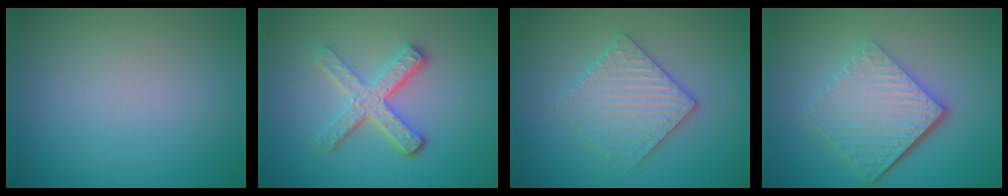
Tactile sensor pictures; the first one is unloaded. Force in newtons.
{"total": 4.2, "press": 3.4, "slide": 2.6}
{"total": 3.4, "press": 3.4, "slide": 0.7}
{"total": 6.7, "press": 4.4, "slide": 5.1}